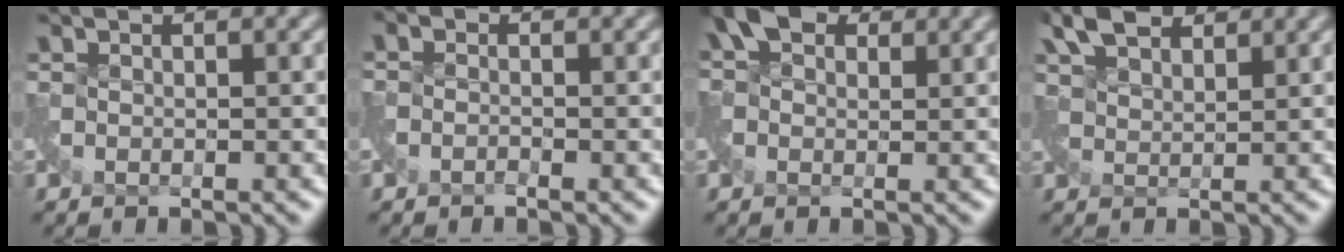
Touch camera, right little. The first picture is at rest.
{"total": 0.8, "force": [-0.6, -0.2, -0.5], "torque": [0.011, -0.001, -0.011]}
{"total": 3.3, "force": [1.2, 2.3, 1.9], "torque": [-0.038, 0.009, 0.015]}
{"total": 4.5, "force": [3.7, 1.7, 1.7], "torque": [-0.039, 0.013, 0.069]}